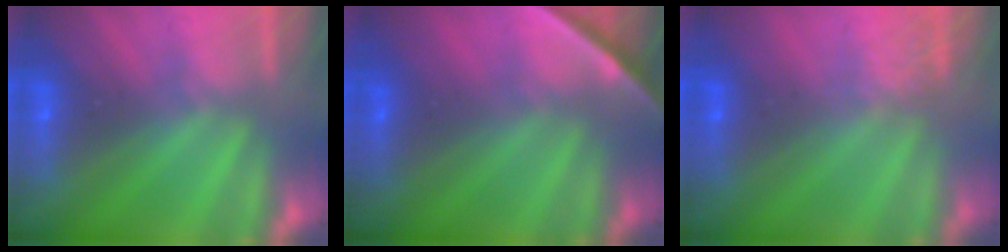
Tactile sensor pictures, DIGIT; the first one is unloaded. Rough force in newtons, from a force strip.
{"total": 1.9}
{"total": 1.8}